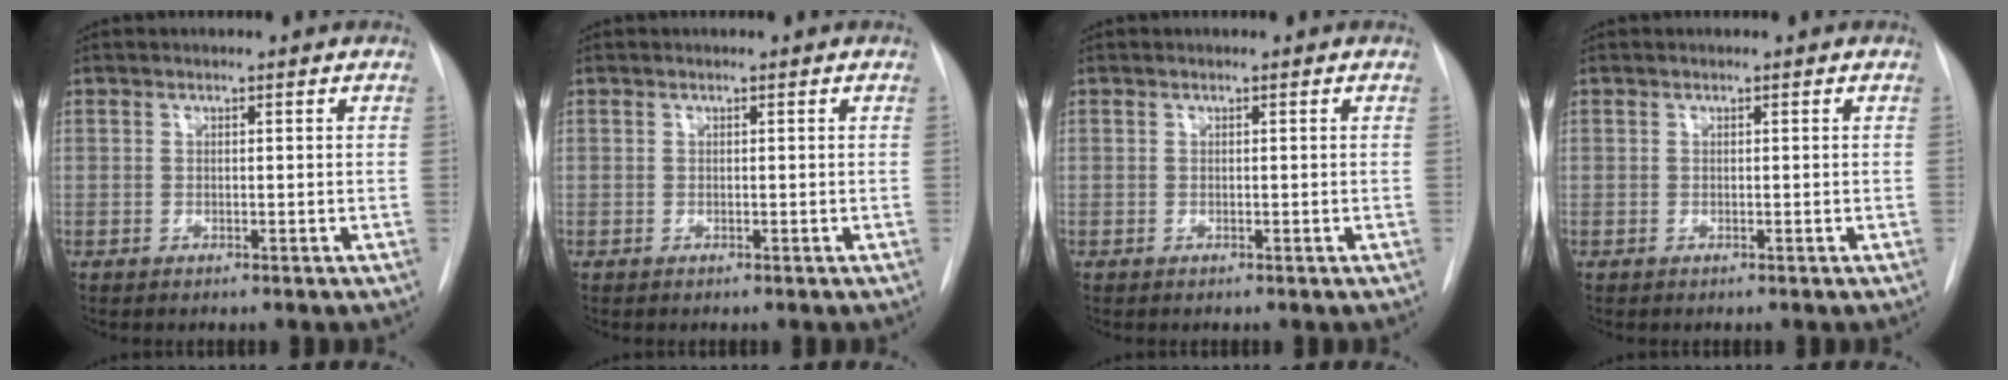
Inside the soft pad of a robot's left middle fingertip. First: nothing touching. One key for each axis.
{"total": 0.0}
{"total": 0.0}
{"total": 0.0}